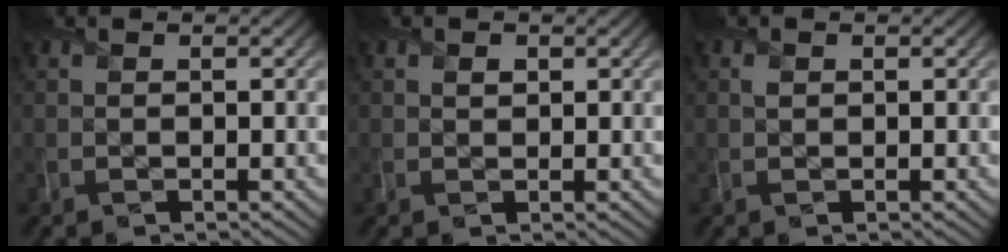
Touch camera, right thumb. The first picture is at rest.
{"total": 0.8, "force": [0.4, 0.6, 0.3], "torque": [-0.002, -0.006, 0.008]}
{"total": 0.6, "force": [0.2, 0.6, 0.3], "torque": [-0.008, -0.001, 0.003]}